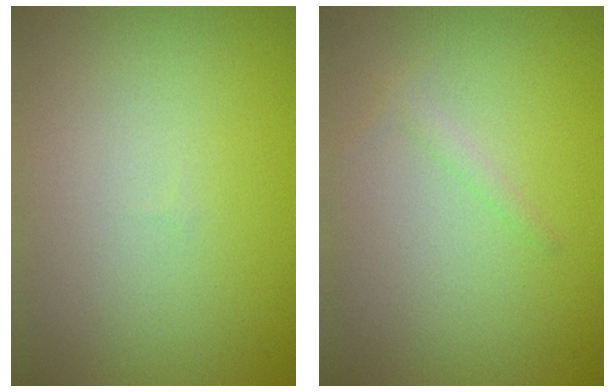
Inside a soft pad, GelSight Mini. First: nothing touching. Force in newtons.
{"total": 0.9, "press": 0.9, "slide": 0.0}